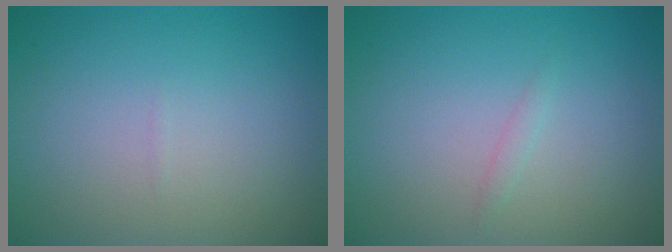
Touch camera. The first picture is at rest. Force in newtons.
{"total": 0.6, "press": 0.6, "slide": 0.0}